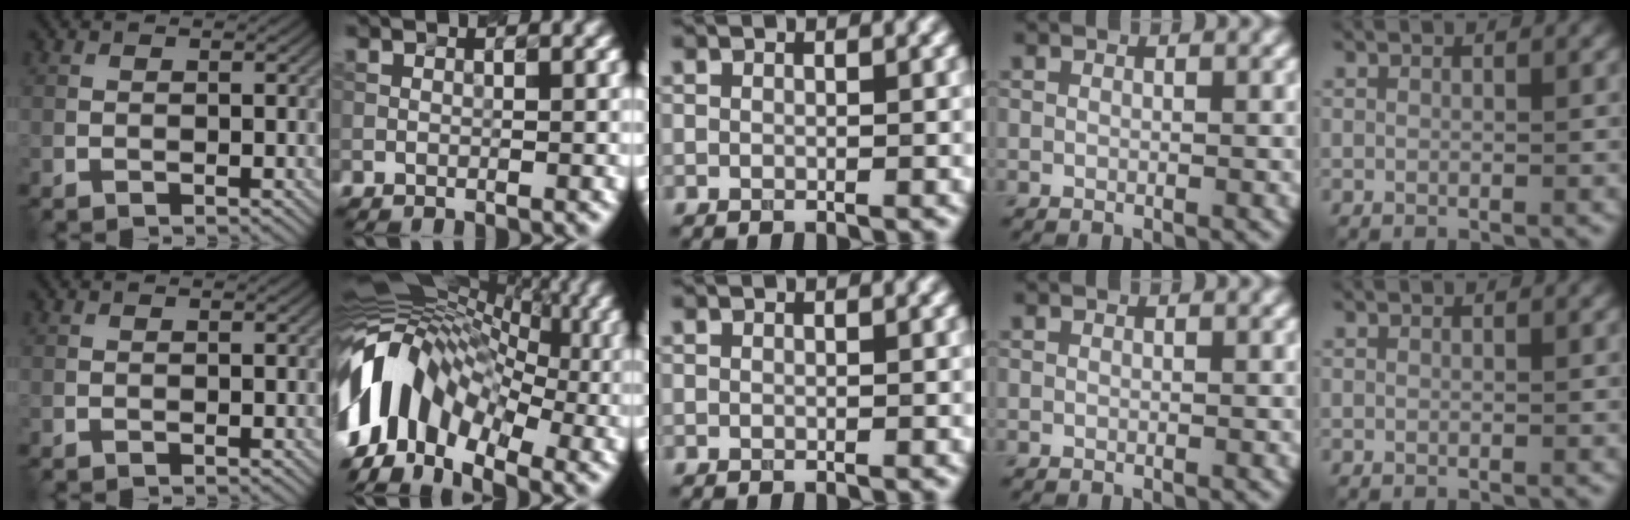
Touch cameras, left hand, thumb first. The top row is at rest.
{"index": {"total": 13.9, "force": [-2.0, 9.4, 10.1], "torque": [-0.196, 0.028, -0.043]}}